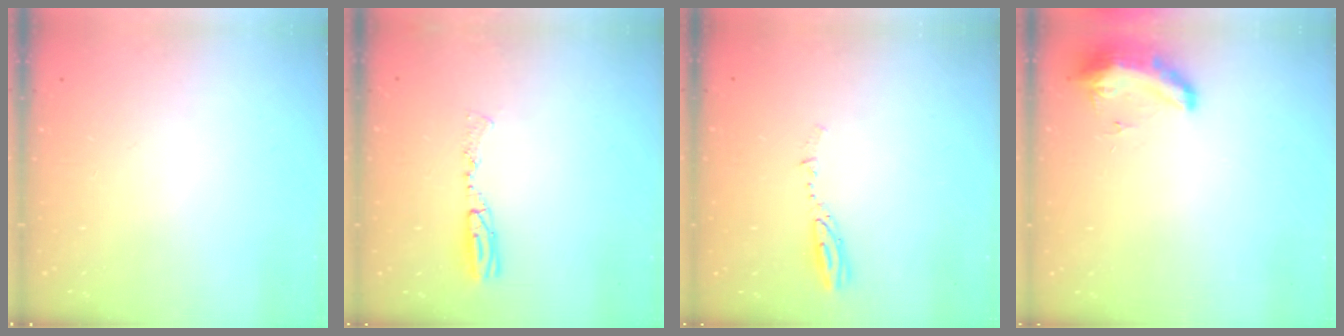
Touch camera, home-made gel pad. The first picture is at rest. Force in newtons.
{"total": 6.9, "press": 6.7, "slide": 1.8}
{"total": 3.8, "press": 3.8, "slide": 0.2}
{"total": 11.0, "press": 9.7, "slide": 5.3}